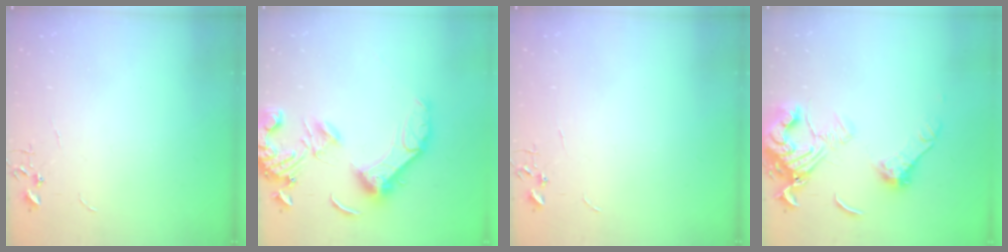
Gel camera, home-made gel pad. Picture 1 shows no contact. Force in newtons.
{"total": 18.0, "press": 17.9, "slide": 2.0}
{"total": 0.0}
{"total": 16.4, "press": 16.3, "slide": 1.9}